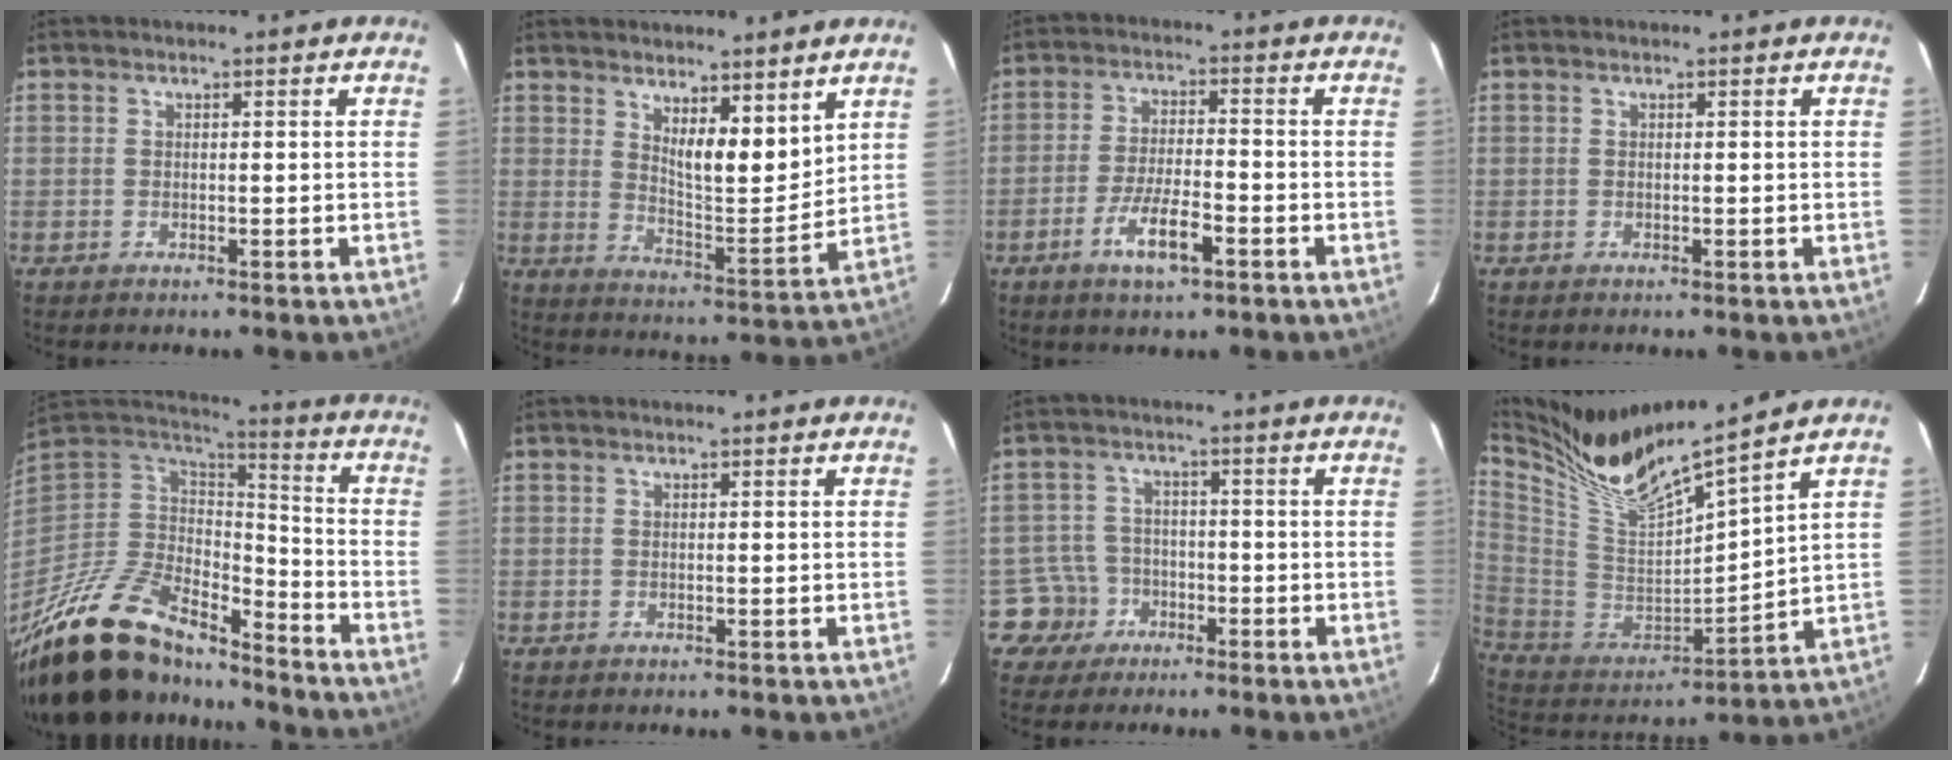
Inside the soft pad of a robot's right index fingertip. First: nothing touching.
{"total": 10.0, "force": [6.9, 2.6, 6.8], "torque": [-0.096, -0.011, 0.116]}
{"total": 7.6, "force": [-4.1, 1.7, 6.2], "torque": [-0.127, -0.006, -0.074]}
{"total": 0.0}
{"total": 26.5, "force": [-20.4, 9.9, 13.6], "torque": [-0.277, -0.017, -0.347]}
{"total": 0.0}
{"total": 5.4, "force": [-3.0, 4.4, -0.4], "torque": [0.000, 0.024, -0.054]}
{"total": 19.0, "force": [15.3, 0.7, 11.2], "torque": [-0.202, -0.020, 0.285]}